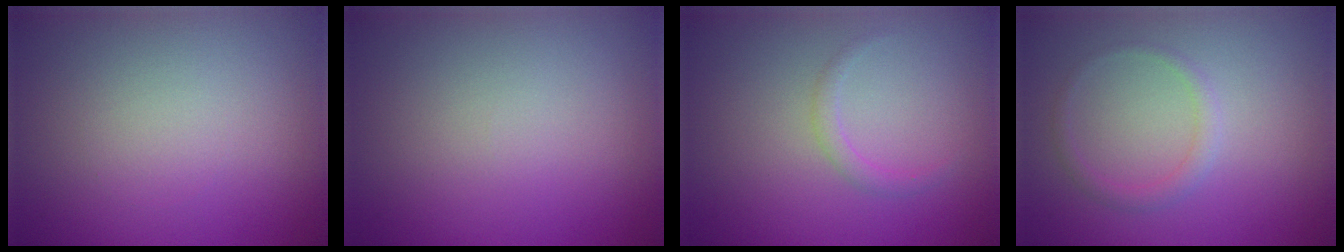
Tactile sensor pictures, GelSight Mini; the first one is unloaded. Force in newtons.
{"total": 0.0}
{"total": 1.1, "press": 1.1, "slide": 0.1}
{"total": 1.2, "press": 1.2, "slide": 0.0}